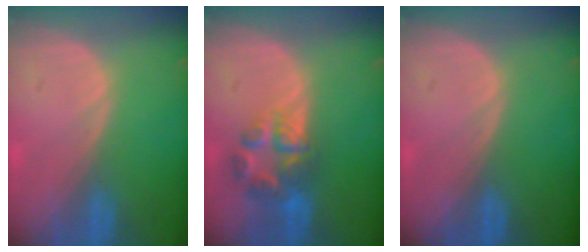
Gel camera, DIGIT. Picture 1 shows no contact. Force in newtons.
{"total": 7.0, "press": 5.9, "slide": 3.6}
{"total": 0.0}